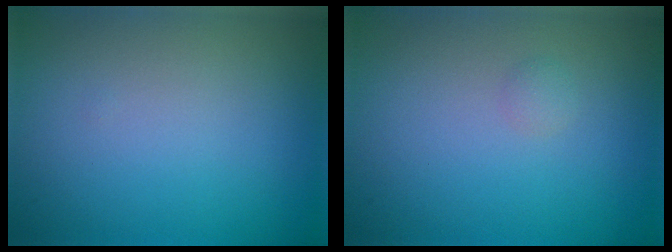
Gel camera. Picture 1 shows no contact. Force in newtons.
{"total": 0.6, "press": 0.6, "slide": 0.1}